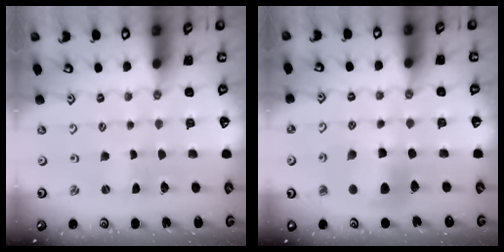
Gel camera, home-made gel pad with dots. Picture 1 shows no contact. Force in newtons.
{"total": 7.7, "press": 7.6, "slide": 1.1}